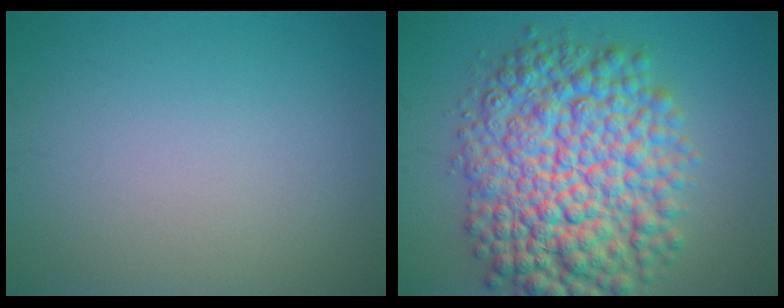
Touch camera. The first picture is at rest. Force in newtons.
{"total": 12.5, "press": 12.5, "slide": 0.2}